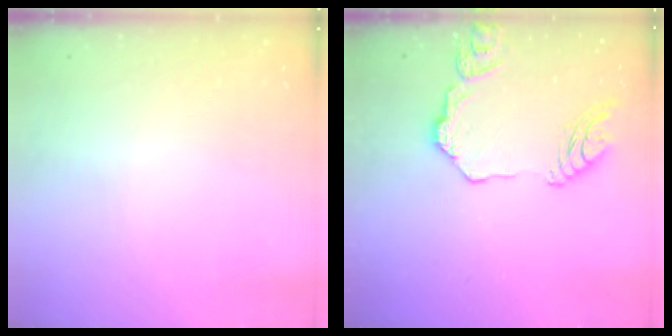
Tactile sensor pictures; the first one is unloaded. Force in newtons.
{"total": 13.4, "press": 13.4, "slide": 1.3}